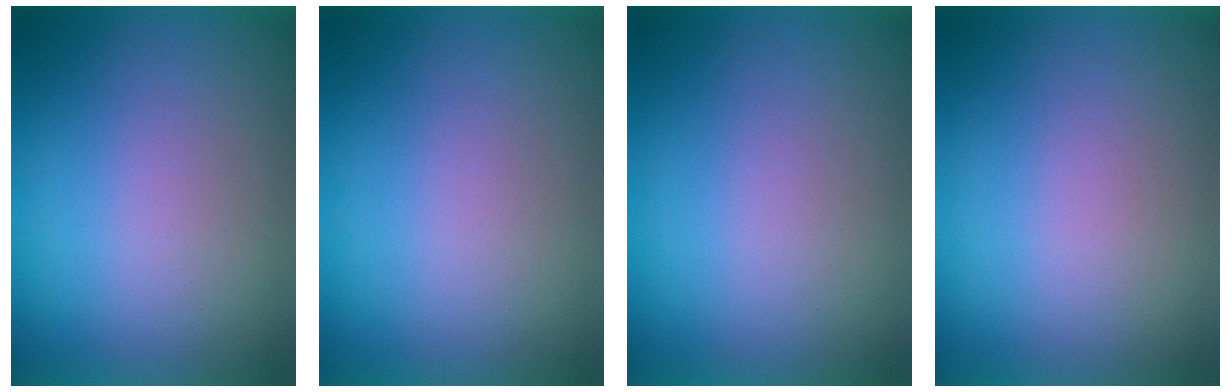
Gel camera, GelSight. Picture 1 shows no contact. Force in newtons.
{"total": 0.0}
{"total": 0.0}
{"total": 0.0}